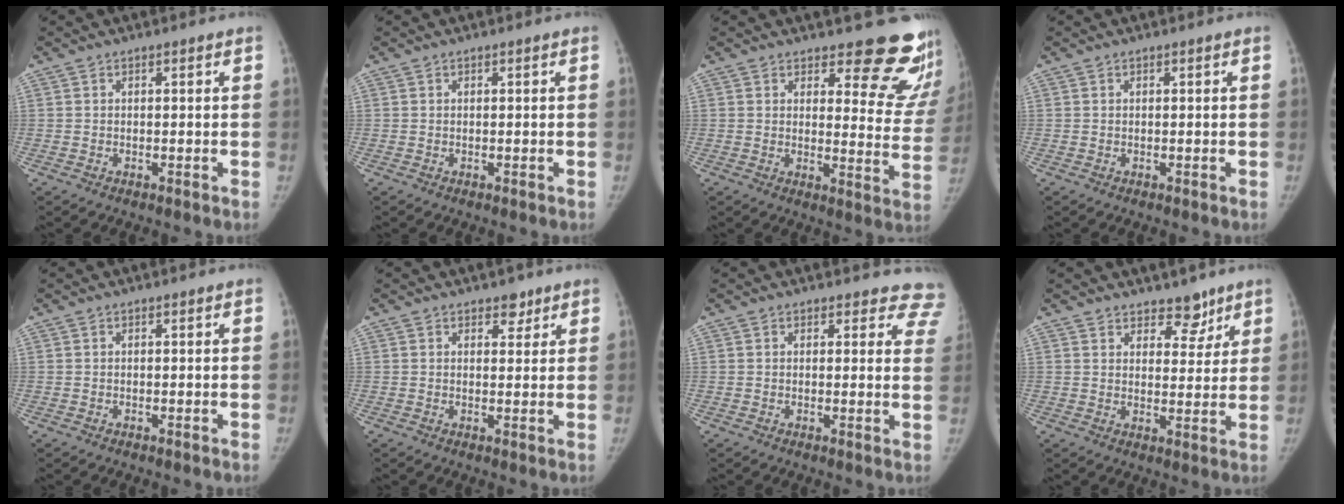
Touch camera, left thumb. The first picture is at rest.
{"total": 0.0}
{"total": 15.3, "force": [13.2, 5.2, 5.8], "torque": [-0.013, -0.125, 0.135]}
{"total": 0.0}
{"total": 0.0}
{"total": 2.7, "force": [1.9, 1.6, 1.0], "torque": [0.005, -0.010, 0.025]}
{"total": 8.6, "force": [7.9, 3.4, 0.2], "torque": [0.063, -0.038, 0.047]}
{"total": 5.5, "force": [4.3, 3.0, 1.7], "torque": [0.012, -0.029, 0.065]}